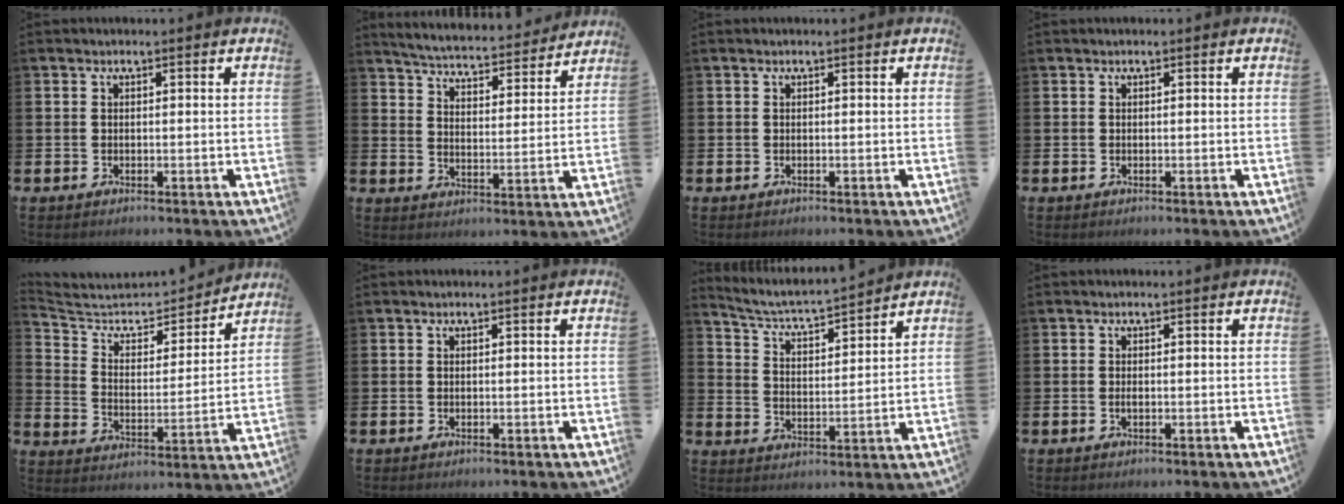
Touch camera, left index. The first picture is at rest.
{"total": 5.1, "force": [5.0, 0.5, 0.7], "torque": [-0.030, -0.045, 0.082]}
{"total": 0.0}
{"total": 0.0}
{"total": 6.5, "force": [5.7, 2.5, 1.8], "torque": [-0.072, -0.044, 0.092]}
{"total": 0.0}
{"total": 4.6, "force": [4.5, 0.1, 1.1], "torque": [-0.043, -0.040, 0.072]}
{"total": 0.6, "force": [-0.1, 0.2, 0.5], "torque": [-0.018, 0.003, -0.002]}